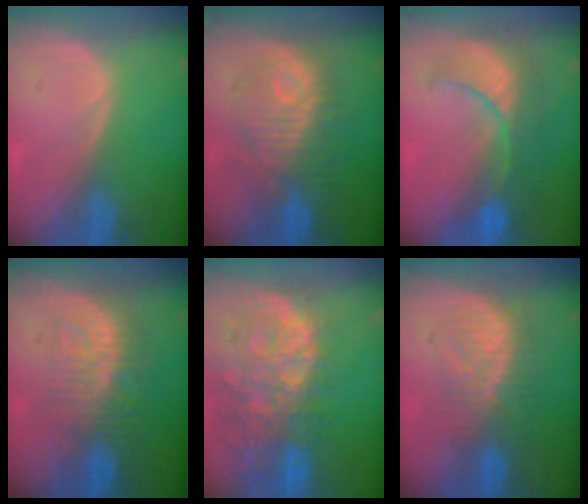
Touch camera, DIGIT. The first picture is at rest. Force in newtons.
{"total": 10.0, "press": 10.0, "slide": 0.8}
{"total": 8.9, "press": 8.5, "slide": 2.6}
{"total": 9.4, "press": 8.5, "slide": 3.9}
{"total": 13.8, "press": 11.1, "slide": 8.1}
{"total": 8.0, "press": 7.8, "slide": 1.6}